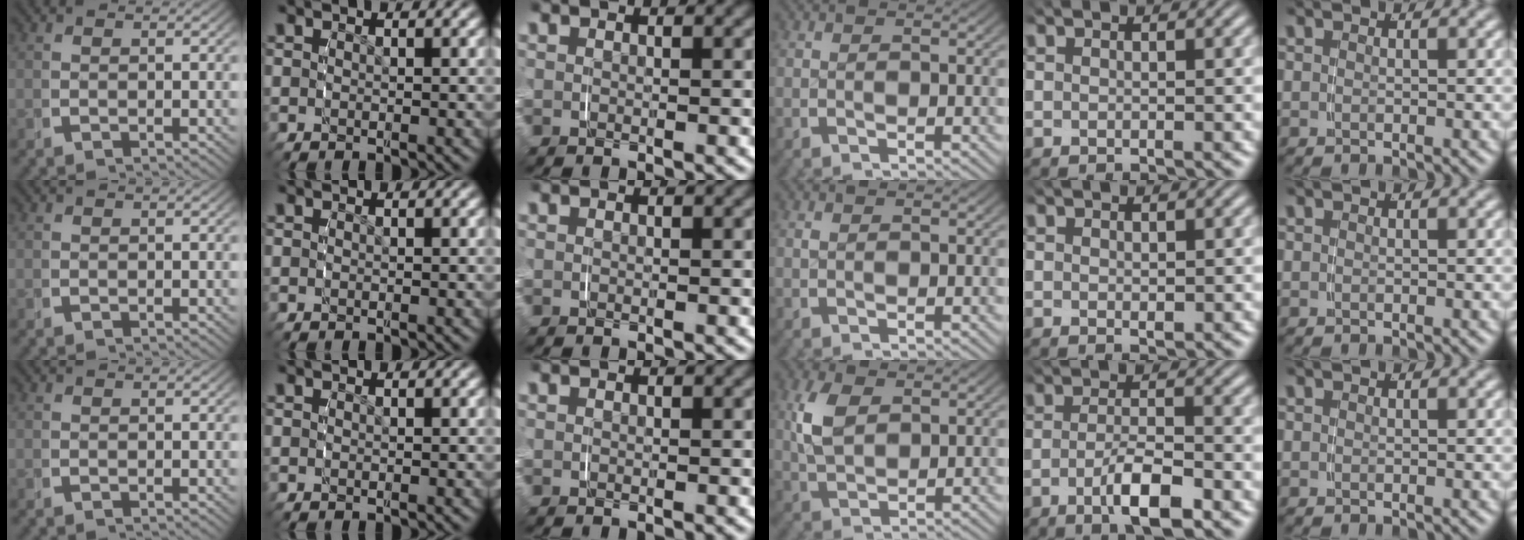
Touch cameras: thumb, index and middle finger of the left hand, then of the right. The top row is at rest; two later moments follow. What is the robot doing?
{"motion": "grasp_and_lifting", "object": "lipstick"}